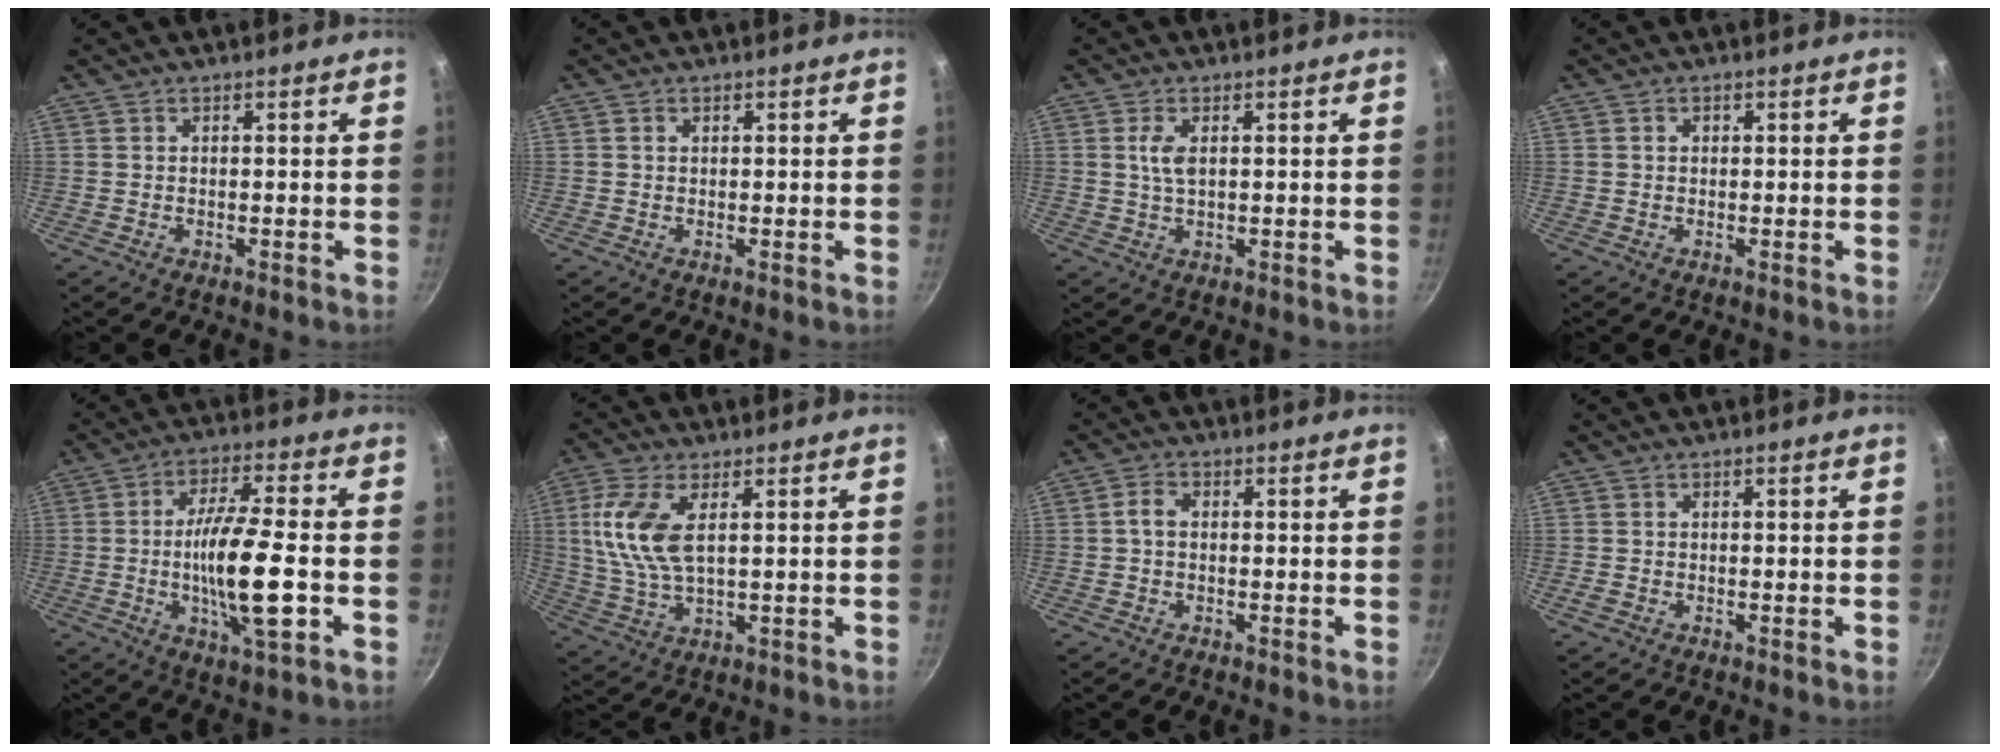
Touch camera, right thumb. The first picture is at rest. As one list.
[{"total": 0.7, "force": [0.3, 0.5, 0.3], "torque": [-0.003, 0.002, 0.003]}, {"total": 3.3, "force": [0.8, 1.5, 2.8], "torque": [-0.057, 0.000, 0.016]}, {"total": 1.7, "force": [0.8, 0.9, 1.1], "torque": [-0.013, -0.001, 0.013]}, {"total": 14.6, "force": [-2.7, 3.2, 13.9], "torque": [-0.248, 0.011, -0.053]}, {"total": 10.5, "force": [2.3, 4.8, 9.1], "torque": [-0.195, 0.001, 0.050]}, {"total": 2.4, "force": [-0.2, 1.6, 1.7], "torque": [-0.032, 0.010, -0.008]}, {"total": 1.0, "force": [-0.6, 0.6, 0.5], "torque": [-0.010, 0.001, -0.013]}]